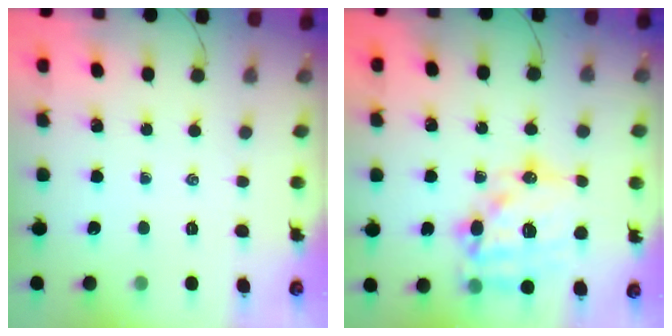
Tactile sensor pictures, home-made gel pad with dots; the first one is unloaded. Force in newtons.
{"total": 18.3, "press": 17.8, "slide": 4.3}